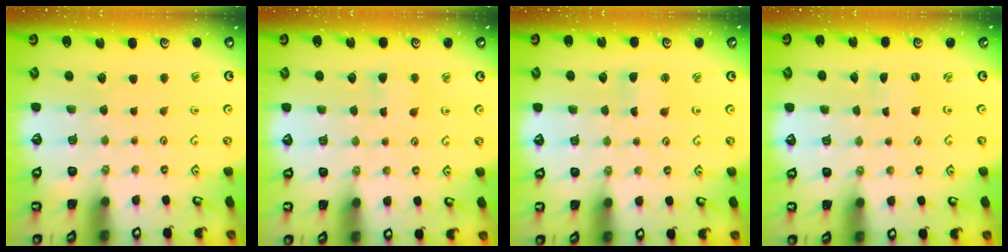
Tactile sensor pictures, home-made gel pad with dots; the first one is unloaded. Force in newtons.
{"total": 3.5, "press": 3.5, "slide": 0.5}
{"total": 1.7, "press": 1.6, "slide": 0.2}
{"total": 0.0}